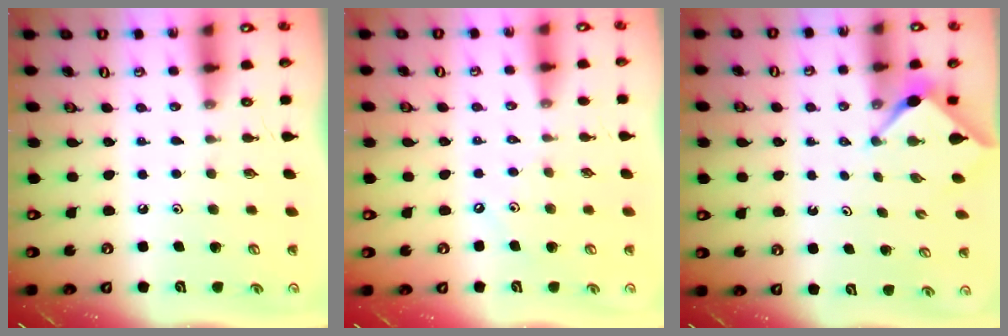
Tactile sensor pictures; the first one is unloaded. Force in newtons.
{"total": 2.6, "press": 2.6, "slide": 0.3}
{"total": 2.9, "press": 2.9, "slide": 0.3}